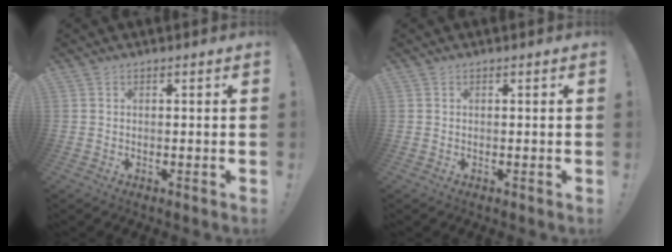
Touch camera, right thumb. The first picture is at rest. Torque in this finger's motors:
{"motor_torque": [-0.02, 0.02, 0.12, -0.04, 0.02]}